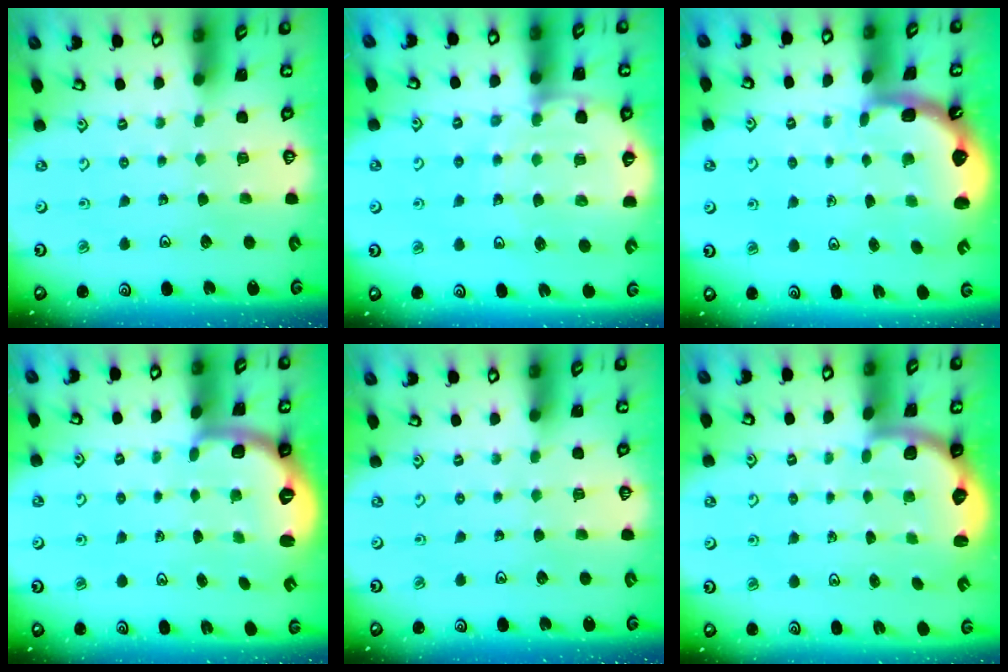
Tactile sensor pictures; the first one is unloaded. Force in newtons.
{"total": 8.6, "press": 8.1, "slide": 2.7}
{"total": 2.7, "press": 1.5, "slide": 2.3}
{"total": 2.4, "press": 1.8, "slide": 1.6}
{"total": 0.0}
{"total": 2.5, "press": 2.1, "slide": 1.3}